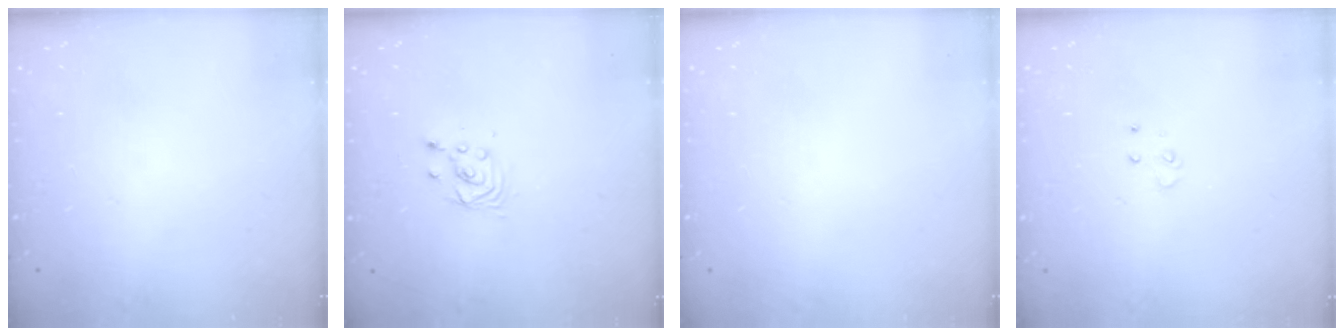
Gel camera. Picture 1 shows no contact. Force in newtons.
{"total": 2.9, "press": 2.9, "slide": 0.1}
{"total": 0.0}
{"total": 4.1, "press": 4.1, "slide": 0.5}